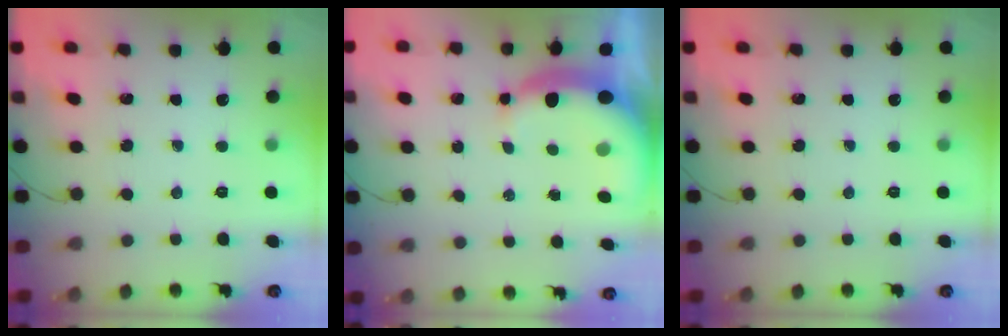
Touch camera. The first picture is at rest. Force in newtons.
{"total": 8.8, "press": 8.7, "slide": 1.6}
{"total": 0.0}